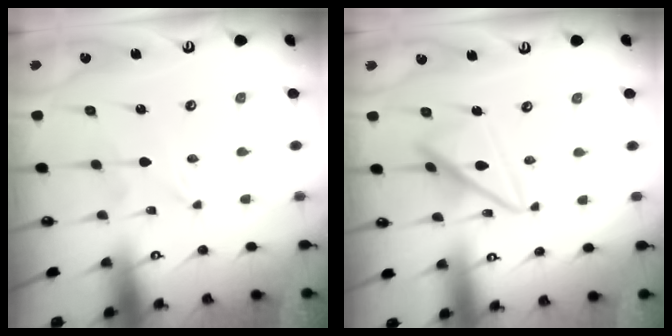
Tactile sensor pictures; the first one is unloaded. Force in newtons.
{"total": 13.3, "press": 13.2, "slide": 1.2}